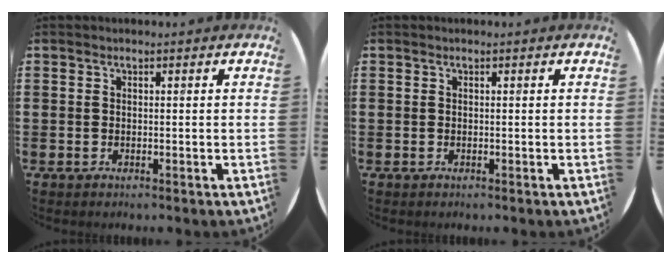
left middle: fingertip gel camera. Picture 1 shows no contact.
{"total": 0.0}